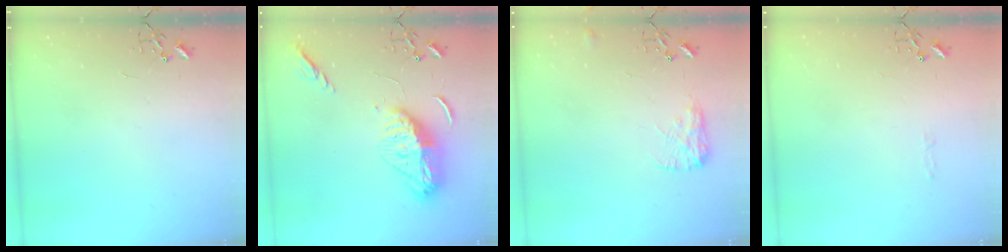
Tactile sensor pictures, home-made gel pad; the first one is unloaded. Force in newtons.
{"total": 15.6, "press": 15.5, "slide": 1.6}
{"total": 9.5, "press": 9.5, "slide": 0.3}
{"total": 2.8, "press": 2.8, "slide": 0.4}